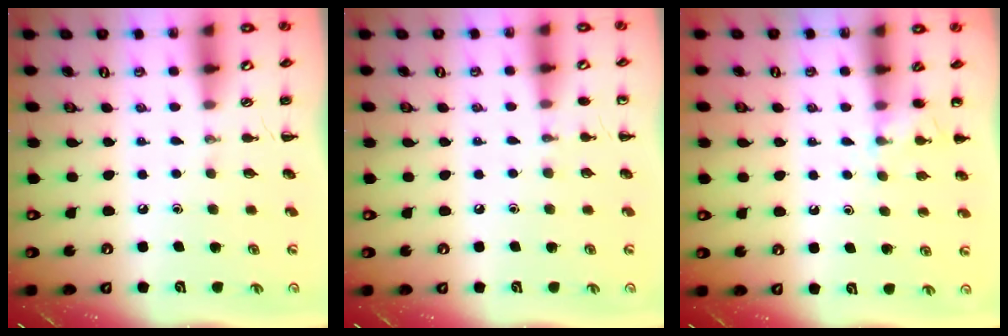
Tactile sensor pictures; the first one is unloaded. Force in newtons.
{"total": 4.3, "press": 4.1, "slide": 1.3}
{"total": 5.8, "press": 5.5, "slide": 1.9}